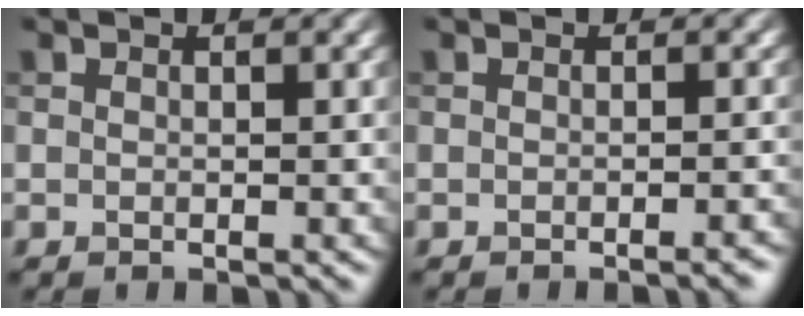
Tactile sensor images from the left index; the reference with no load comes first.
{"total": 1.3, "force": [-0.8, 0.2, 0.9], "torque": [-0.007, 0.001, -0.013]}